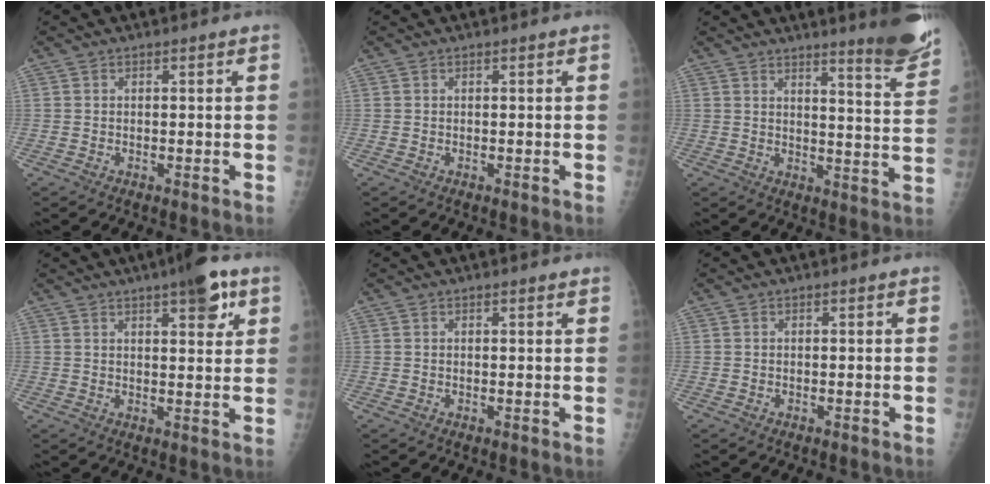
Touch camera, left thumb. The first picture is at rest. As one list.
[{"total": 0.0}, {"total": 10.8, "force": [8.7, 0.8, 6.4], "torque": [-0.064, -0.071, 0.108]}, {"total": 8.0, "force": [4.4, 2.5, 6.3], "torque": [-0.070, -0.016, 0.056]}, {"total": 1.0, "force": [0.8, 0.2, 0.6], "torque": [-0.007, -0.001, 0.009]}, {"total": 0.0}]